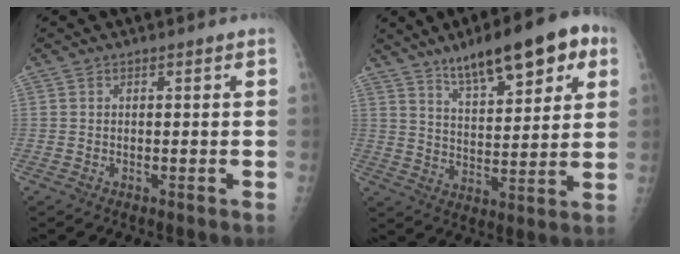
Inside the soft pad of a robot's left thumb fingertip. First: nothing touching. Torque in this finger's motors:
{"motor_torque": [0.52, 0.48, 0.38, -0.23, 0.08]}